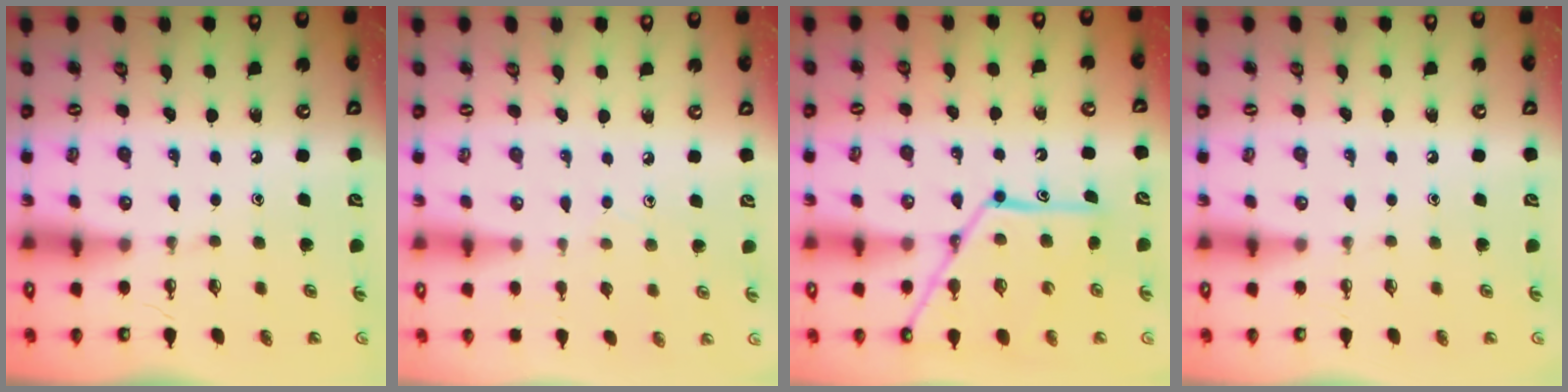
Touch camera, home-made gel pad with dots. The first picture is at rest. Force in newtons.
{"total": 4.2, "press": 4.1, "slide": 0.4}
{"total": 16.8, "press": 16.8, "slide": 1.4}
{"total": 0.0}